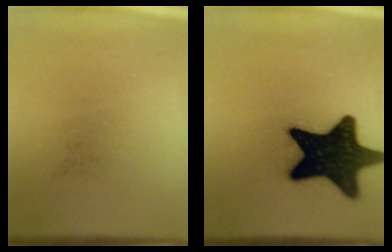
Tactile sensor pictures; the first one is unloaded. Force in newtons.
{"total": 18.3}